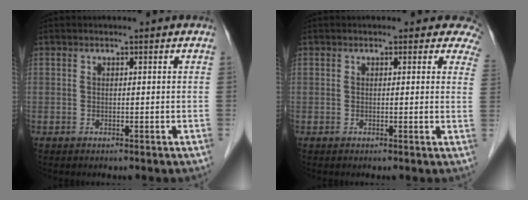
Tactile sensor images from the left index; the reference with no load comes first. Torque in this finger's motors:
{"motor_torque": [0.94, -1.20, 0.25, 0.00]}